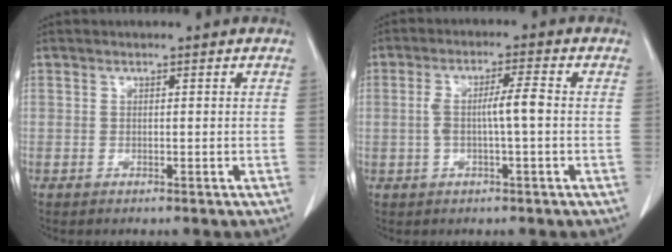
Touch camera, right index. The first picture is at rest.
{"total": 5.3, "force": [-0.3, 0.4, 5.3], "torque": [-0.103, 0.014, -0.003]}